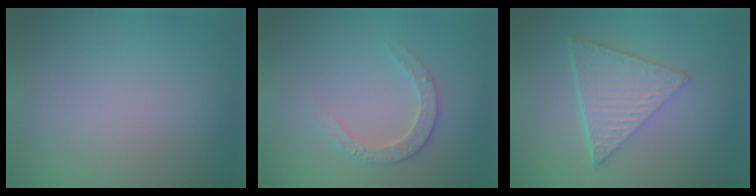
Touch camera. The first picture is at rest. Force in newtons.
{"total": 2.7, "press": 2.6, "slide": 0.5}
{"total": 6.8, "press": 4.5, "slide": 5.1}